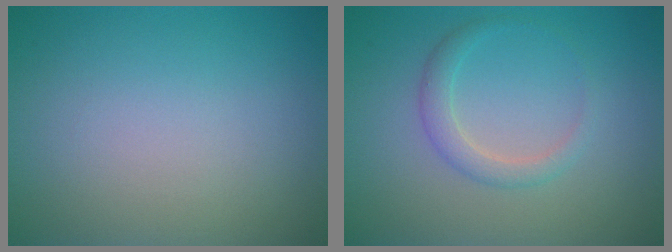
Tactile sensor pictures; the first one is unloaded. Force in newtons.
{"total": 1.8, "press": 1.8, "slide": 0.1}